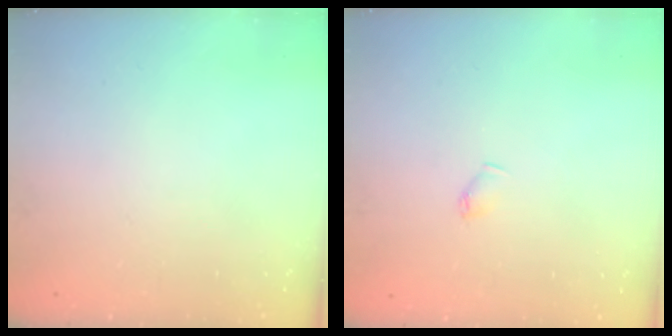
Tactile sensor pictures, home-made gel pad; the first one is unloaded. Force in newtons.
{"total": 3.8, "press": 3.7, "slide": 0.8}